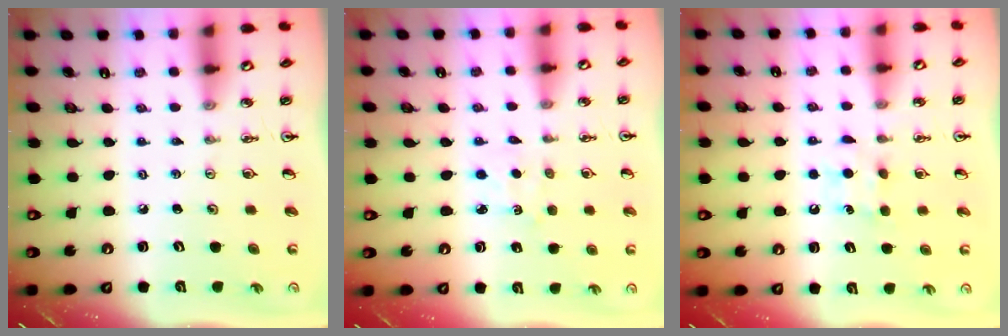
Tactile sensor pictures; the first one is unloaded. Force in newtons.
{"total": 2.2, "press": 2.2, "slide": 0.4}
{"total": 6.2, "press": 6.1, "slide": 0.7}